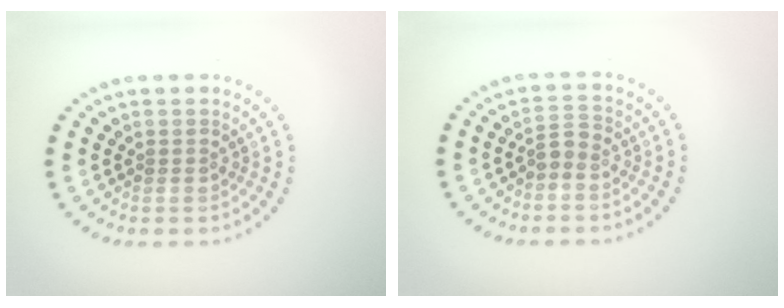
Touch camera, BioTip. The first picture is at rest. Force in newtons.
{"total": 1.5, "press": 1.3, "slide": 0.8}